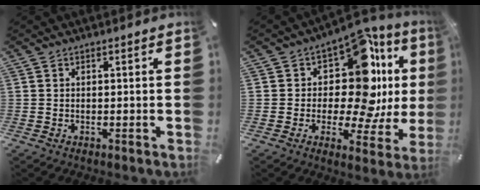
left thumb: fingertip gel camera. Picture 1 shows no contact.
{"total": 17.9, "force": [5.8, 9.8, 13.9], "torque": [-0.210, -0.065, 0.090]}